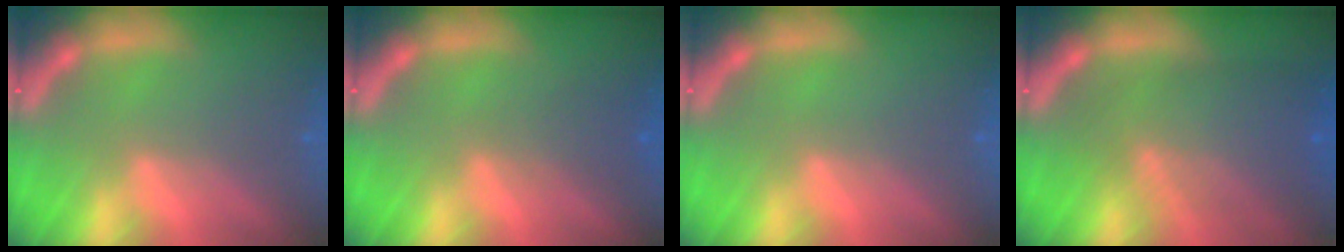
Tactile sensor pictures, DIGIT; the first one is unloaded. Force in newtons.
{"total": 1.9}
{"total": 0.0}
{"total": 7.5}